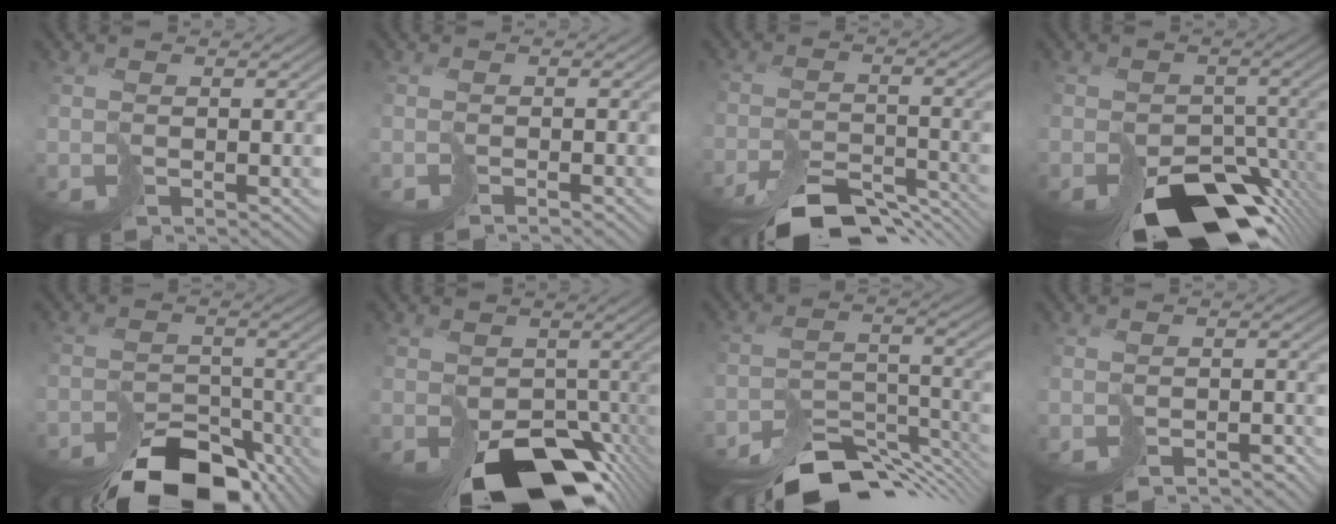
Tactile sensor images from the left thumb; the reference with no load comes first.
{"total": 1.4, "force": [-1.2, -0.5, -0.3], "torque": [0.011, 0.002, -0.024]}
{"total": 8.1, "force": [-7.4, 1.3, 3.2], "torque": [-0.037, 0.004, -0.121]}
{"total": 13.7, "force": [-9.9, 7.0, 6.4], "torque": [-0.098, -0.042, -0.122]}
{"total": 11.3, "force": [-9.8, 3.9, 4.1], "torque": [-0.044, -0.011, -0.144]}
{"total": 13.0, "force": [-8.5, 7.3, 6.7], "torque": [-0.103, -0.048, -0.107]}
{"total": 11.3, "force": [-10.3, 2.7, 3.9], "torque": [-0.052, 0.004, -0.153]}
{"total": 3.9, "force": [-3.7, 1.0, 0.6], "torque": [0.004, -0.008, -0.055]}